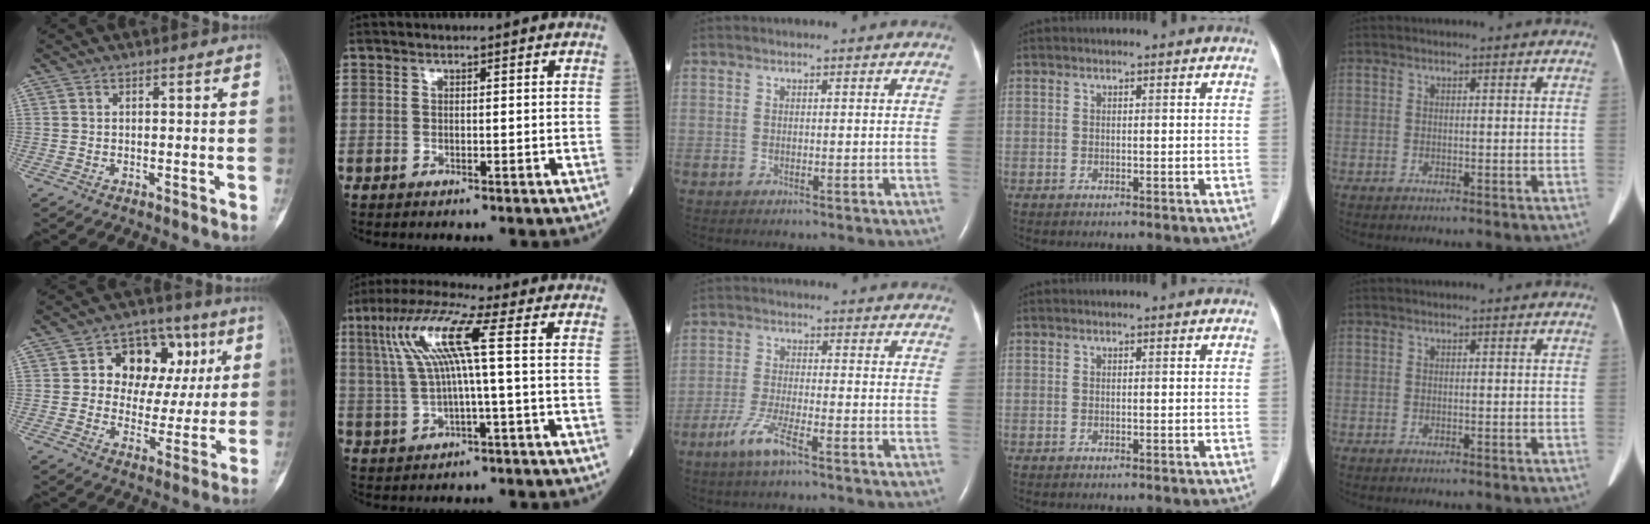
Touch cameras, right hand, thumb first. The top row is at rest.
{"thumb": {"total": 15.2, "force": [4.3, 11.2, 9.4], "torque": [-0.073, 0.015, 0.066]}, "index": {"total": 9.9, "force": [2.0, 0.1, 9.7], "torque": [-0.202, 0.029, 0.039]}, "middle": {"total": 5.4, "force": [-3.4, 0.6, 4.2], "torque": [-0.094, -0.008, -0.067]}}